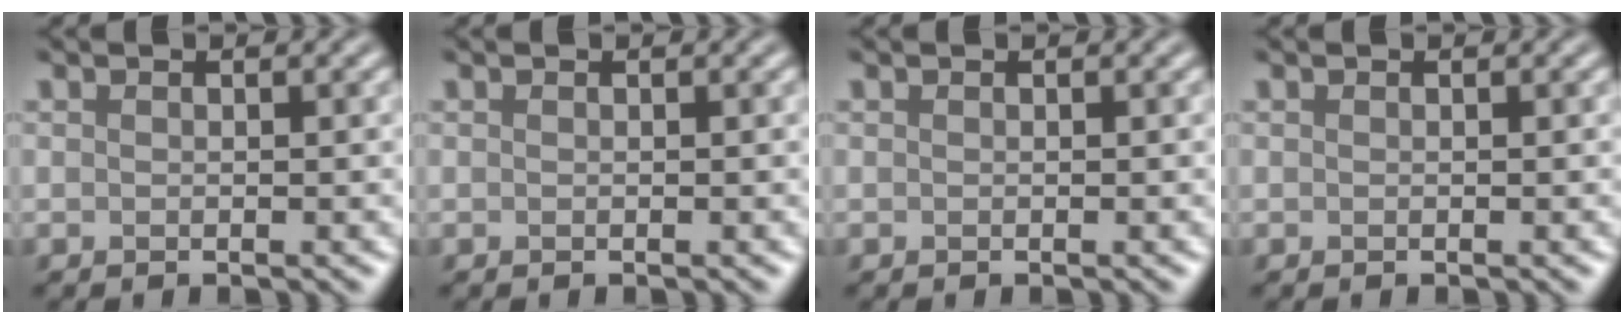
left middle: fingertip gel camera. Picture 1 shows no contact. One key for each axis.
{"total": 0.0}
{"total": 0.0}
{"total": 0.0}